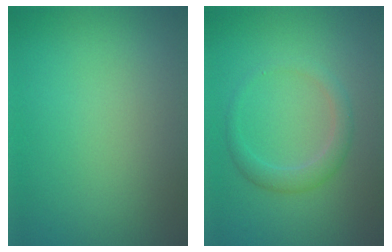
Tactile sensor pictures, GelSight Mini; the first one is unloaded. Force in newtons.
{"total": 2.1, "press": 2.1, "slide": 0.1}